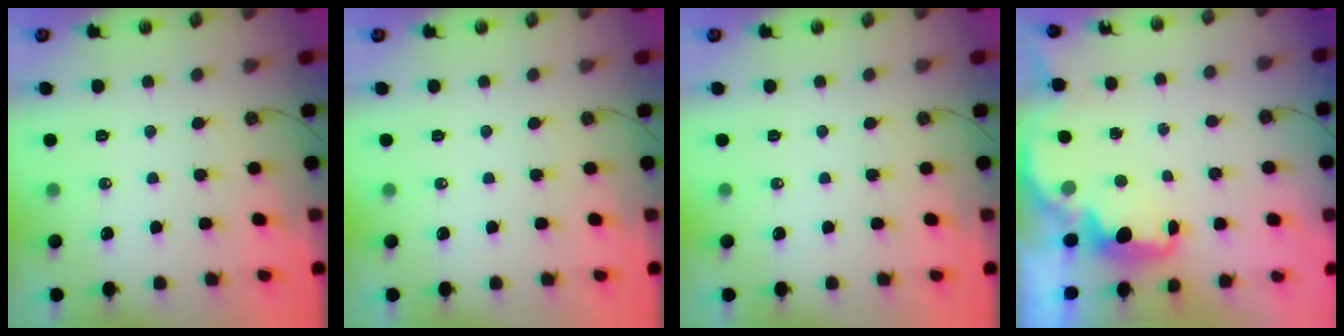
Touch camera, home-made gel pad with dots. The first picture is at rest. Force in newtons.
{"total": 0.0}
{"total": 0.0}
{"total": 2.5, "press": 2.4, "slide": 0.8}